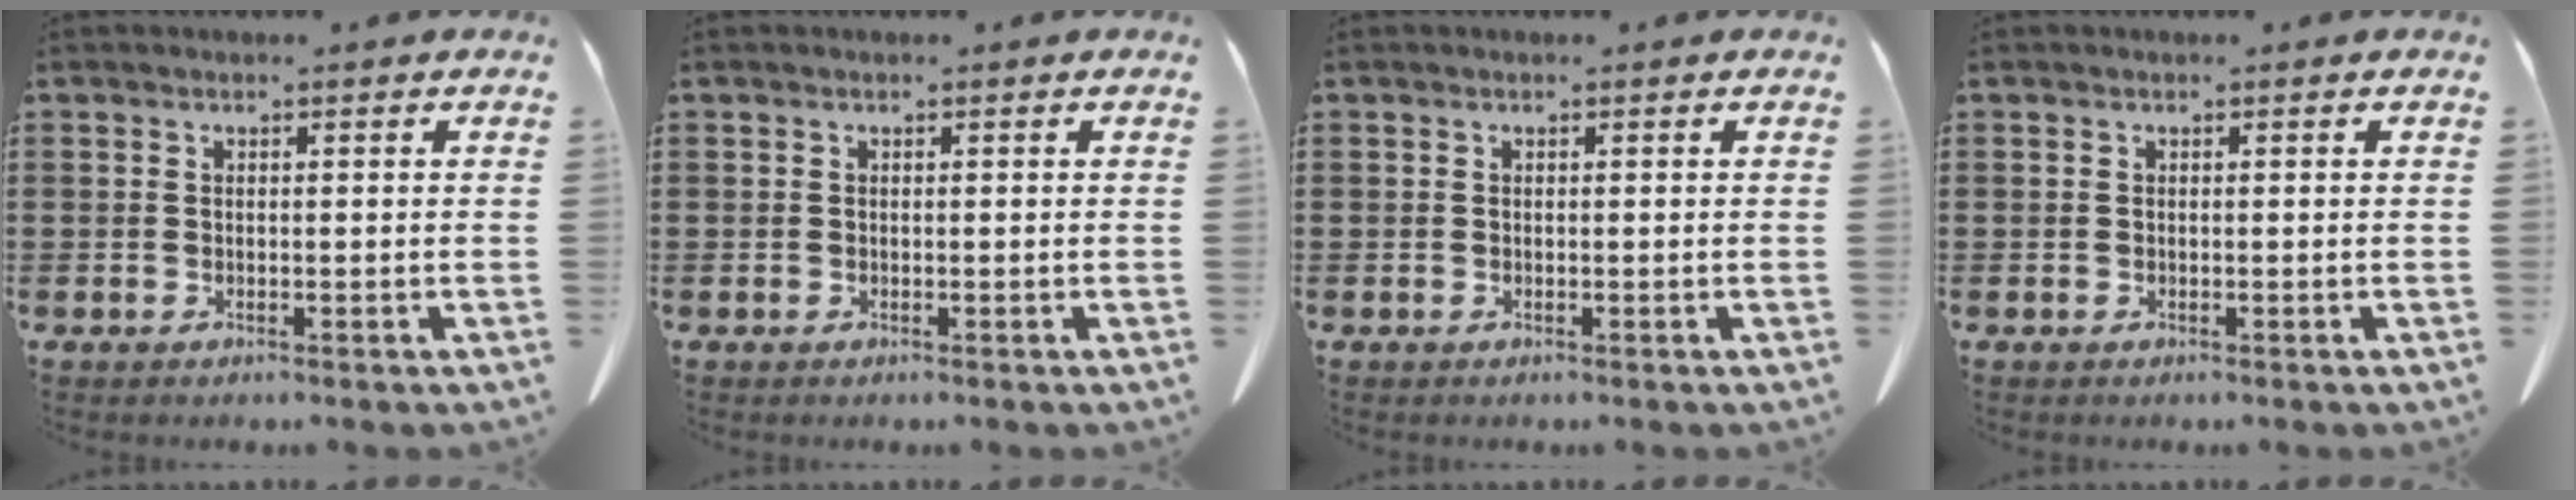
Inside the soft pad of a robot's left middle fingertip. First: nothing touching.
{"total": 0.0}
{"total": 0.0}
{"total": 0.0}